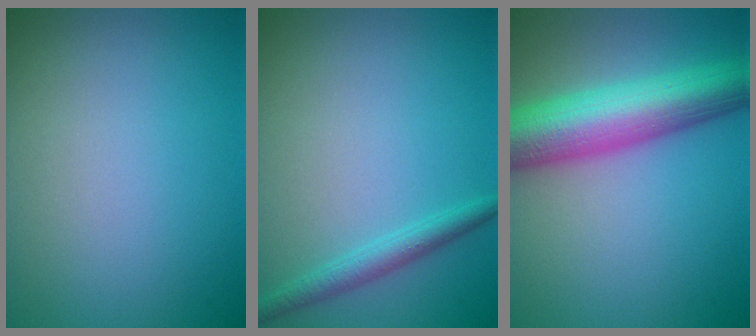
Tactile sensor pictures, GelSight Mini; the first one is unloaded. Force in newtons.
{"total": 2.0, "press": 2.0, "slide": 0.0}
{"total": 9.1, "press": 9.1, "slide": 0.2}